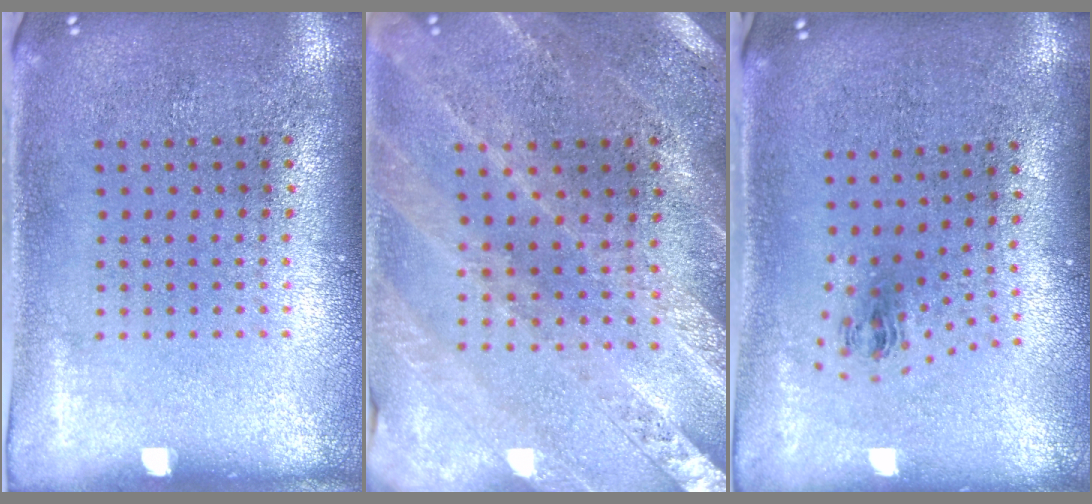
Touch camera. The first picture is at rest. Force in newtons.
{"total": 1.0, "press": 1.0, "slide": 0.3}
{"total": 1.0, "press": 0.4, "slide": 0.9}